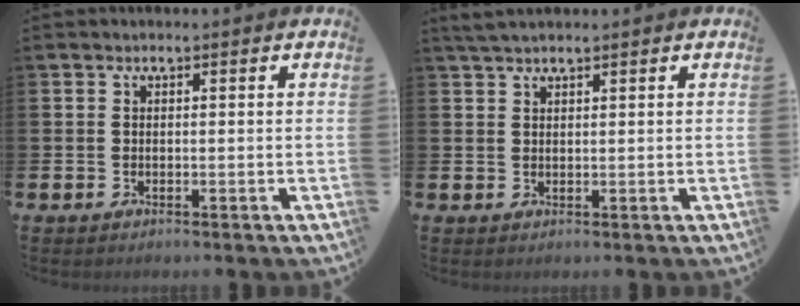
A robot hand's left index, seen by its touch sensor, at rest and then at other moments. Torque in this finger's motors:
{"motor_torque": [0.11, 0.04, 0.33, 0.07]}